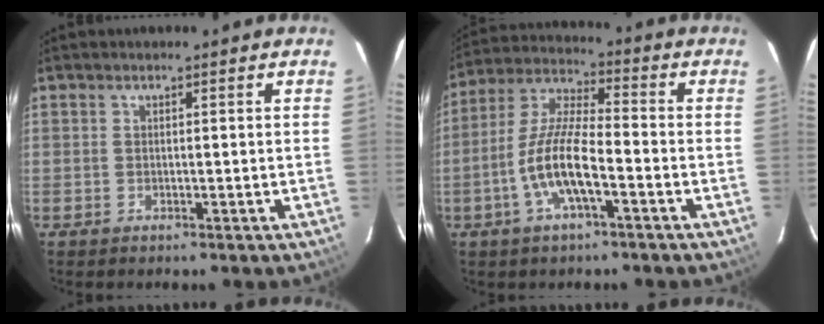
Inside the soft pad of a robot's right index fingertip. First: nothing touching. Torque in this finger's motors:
{"motor_torque": [0.54, -0.30, 0.69, 0.21]}